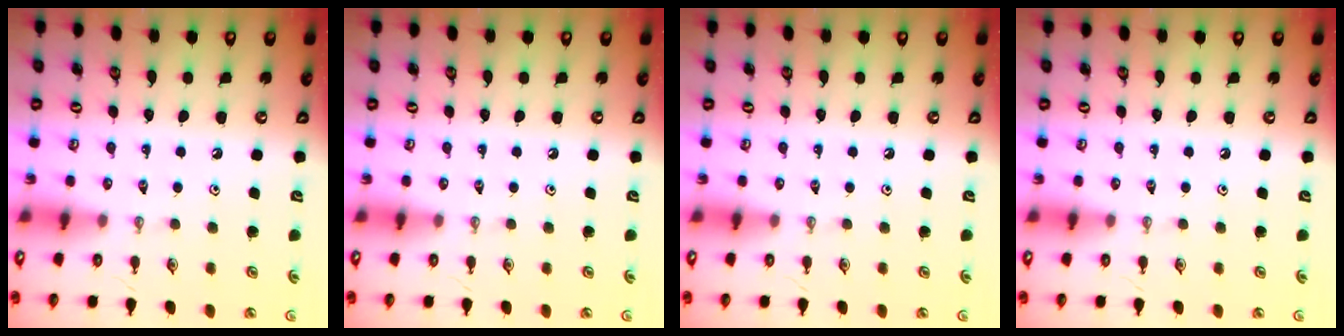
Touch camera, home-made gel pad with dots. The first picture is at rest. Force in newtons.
{"total": 0.0}
{"total": 0.0}
{"total": 0.0}